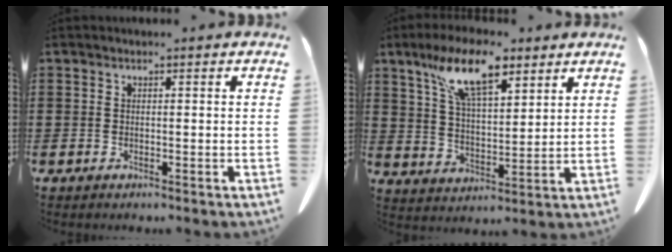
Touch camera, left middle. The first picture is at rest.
{"total": 11.7, "force": [7.7, 4.0, 7.8], "torque": [-0.160, -0.012, 0.139]}